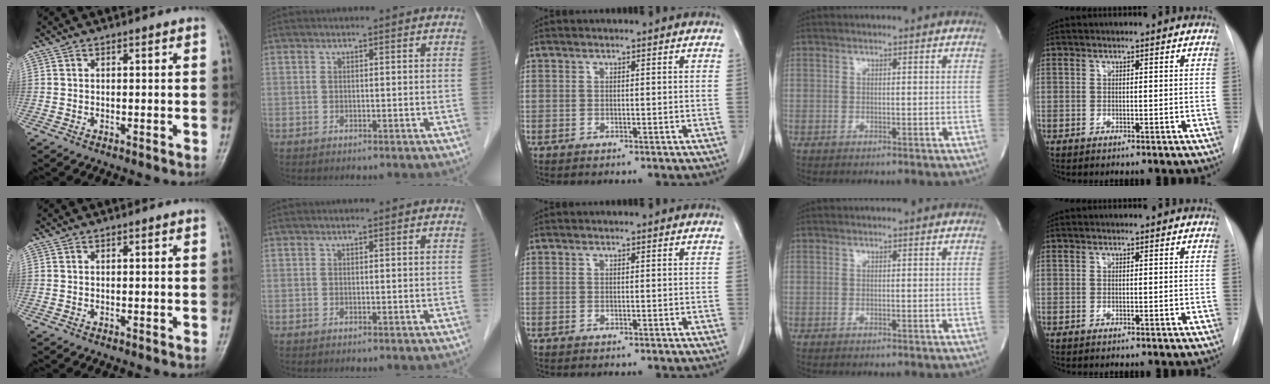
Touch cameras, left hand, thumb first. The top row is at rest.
{}